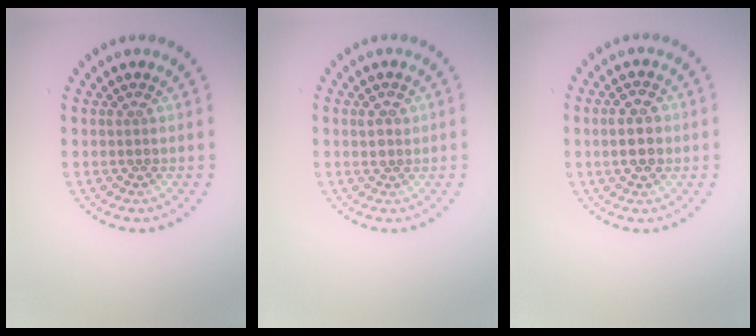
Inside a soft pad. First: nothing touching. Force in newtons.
{"total": 1.3, "press": 1.2, "slide": 0.5}
{"total": 3.1, "press": 3.1, "slide": 0.1}